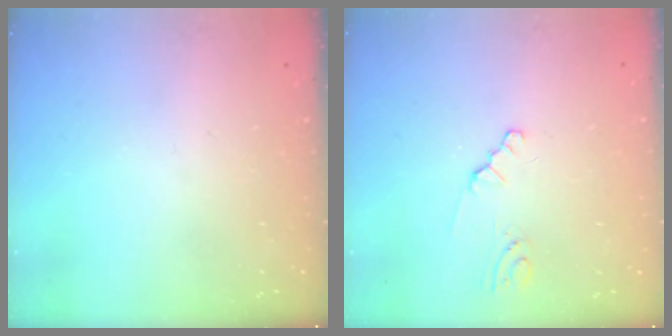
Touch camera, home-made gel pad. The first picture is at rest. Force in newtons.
{"total": 0.9, "press": 0.8, "slide": 0.2}